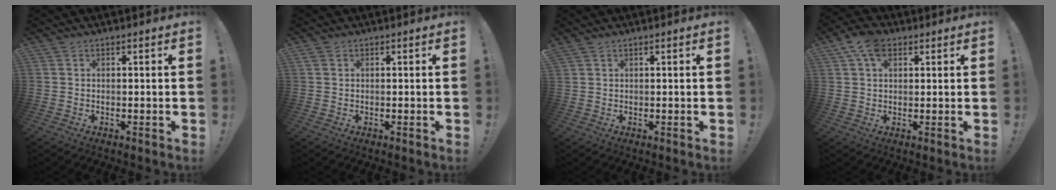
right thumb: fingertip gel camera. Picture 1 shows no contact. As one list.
[{"total": 1.0, "force": [0.5, 0.8, 0.3], "torque": [-0.007, 0.002, 0.010]}, {"total": 0.8, "force": [0.6, 0.5, 0.2], "torque": [-0.003, 0.001, 0.011]}, {"total": 7.7, "force": [3.4, 4.7, 5.0], "torque": [-0.084, 0.000, 0.066]}]